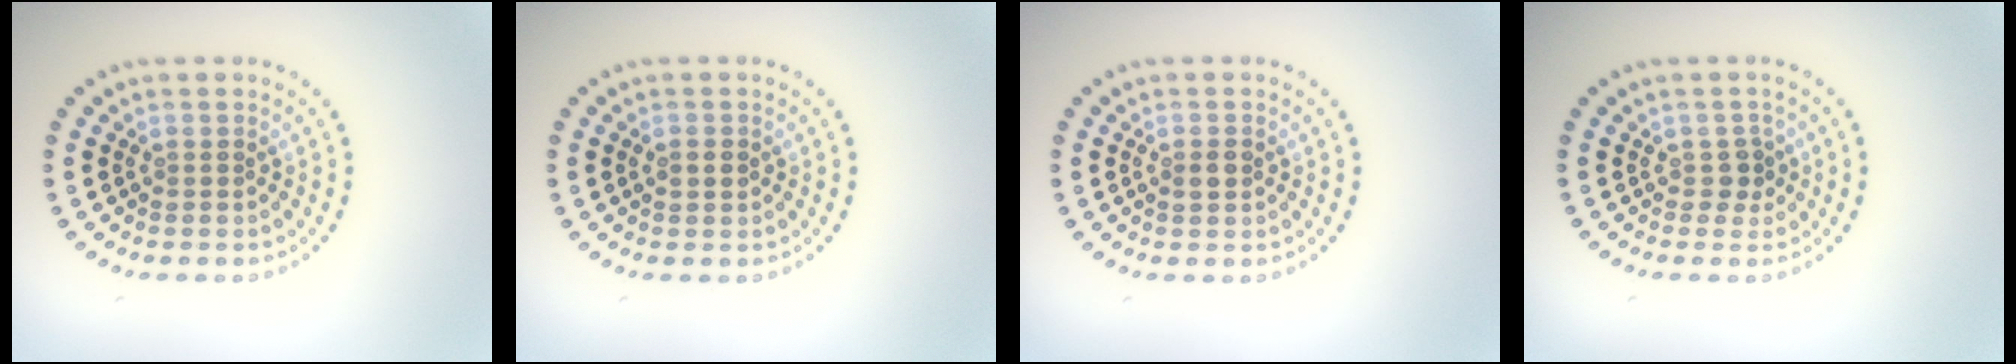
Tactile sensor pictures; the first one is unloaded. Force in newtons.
{"total": 1.5, "press": 1.5, "slide": 0.1}
{"total": 1.0, "press": 1.0, "slide": 0.0}
{"total": 1.3, "press": 1.0, "slide": 0.8}